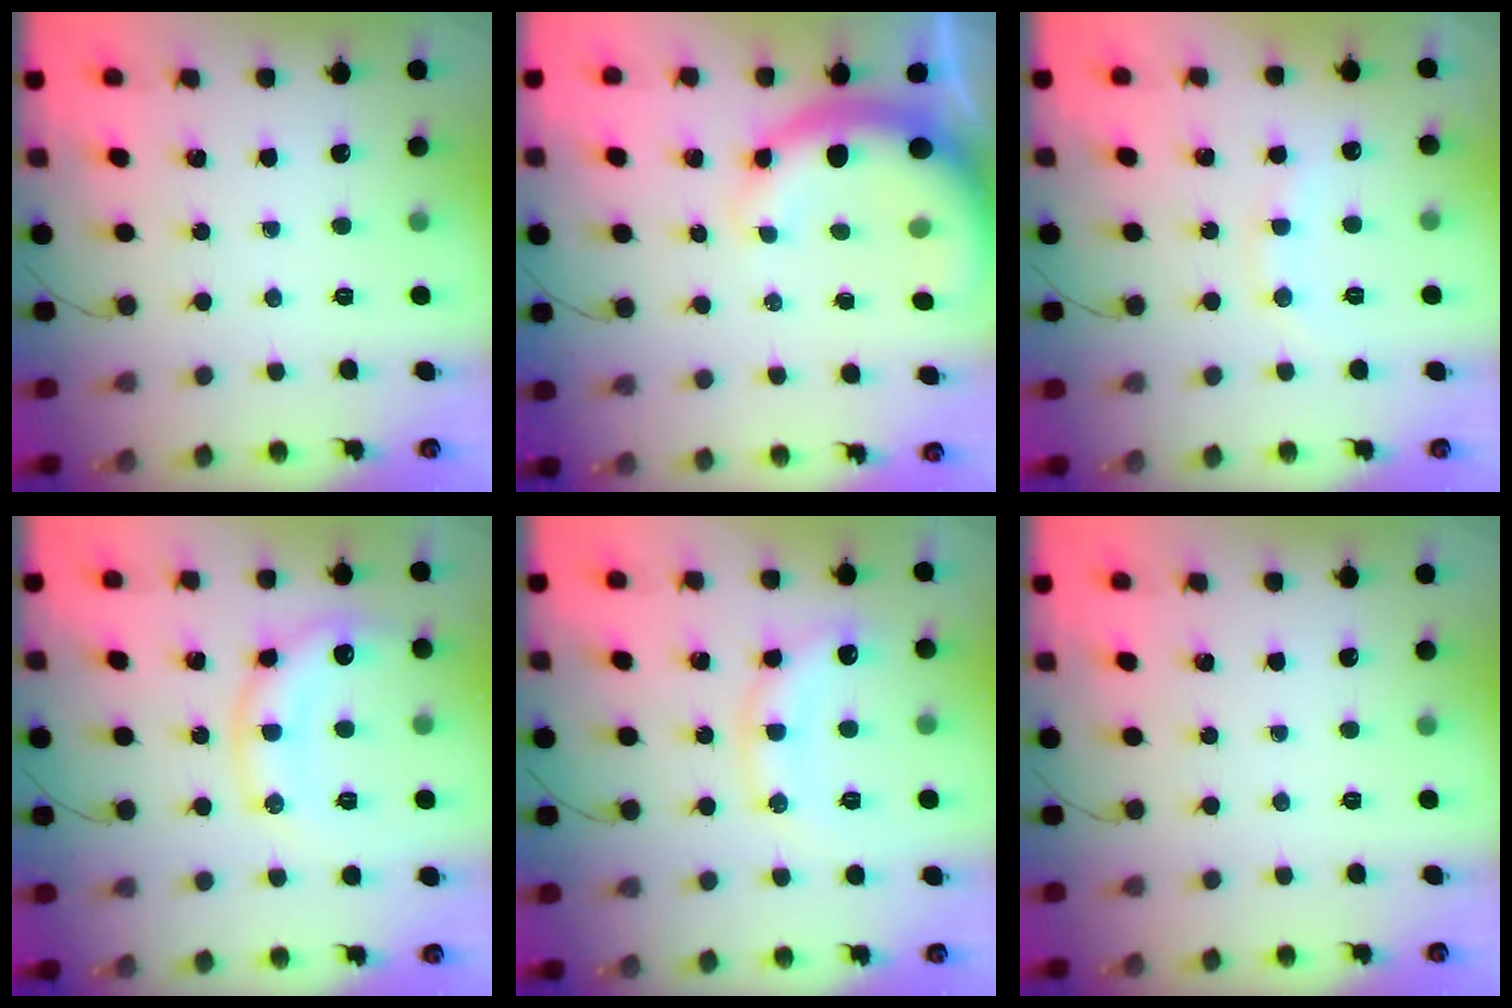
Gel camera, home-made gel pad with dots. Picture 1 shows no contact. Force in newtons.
{"total": 11.7, "press": 11.4, "slide": 2.6}
{"total": 8.3, "press": 8.1, "slide": 1.4}
{"total": 12.7, "press": 12.7, "slide": 0.8}
{"total": 11.7, "press": 11.7, "slide": 0.6}
{"total": 0.0}